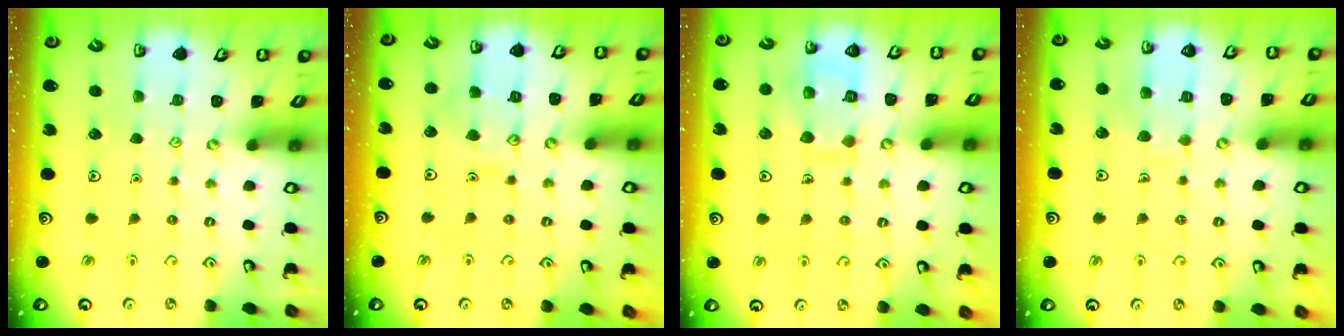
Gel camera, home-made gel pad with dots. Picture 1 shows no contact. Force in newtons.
{"total": 8.8, "press": 8.7, "slide": 0.8}
{"total": 11.5, "press": 11.5, "slide": 1.0}
{"total": 6.7, "press": 6.6, "slide": 0.7}